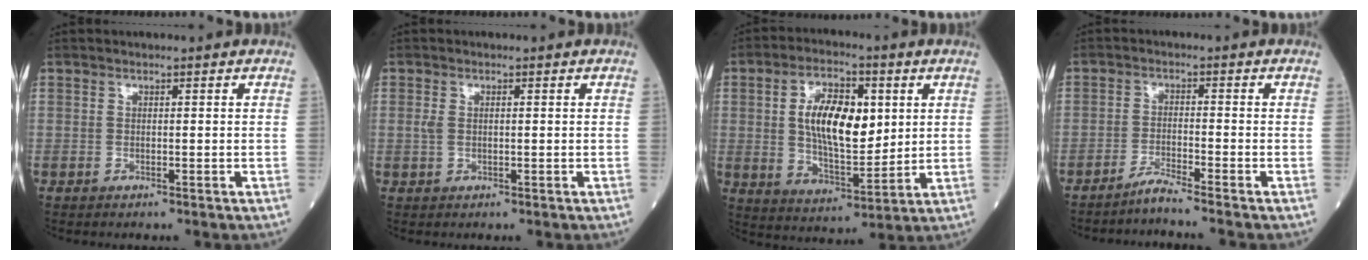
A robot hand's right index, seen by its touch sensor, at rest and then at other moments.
{"total": 1.7, "force": [0.2, 0.9, 1.4], "torque": [-0.037, 0.007, 0.004]}
{"total": 12.5, "force": [2.5, 5.4, 11.0], "torque": [-0.203, 0.008, 0.046]}
{"total": 3.3, "force": [-2.9, -1.4, 0.7], "torque": [-0.017, -0.014, -0.057]}